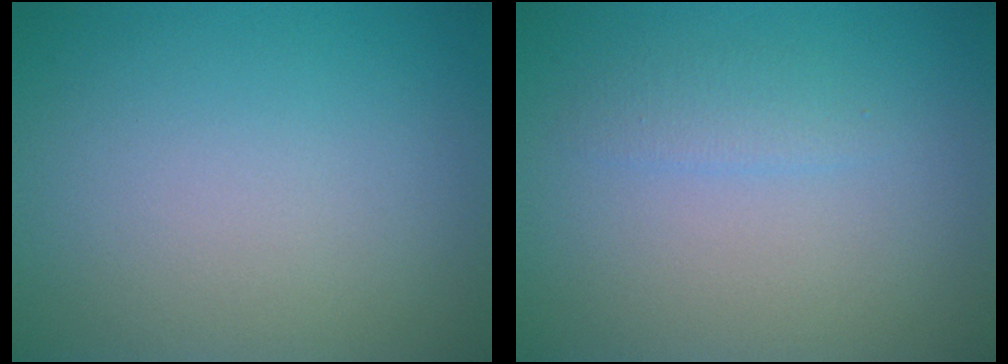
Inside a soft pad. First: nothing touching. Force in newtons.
{"total": 1.2, "press": 1.2, "slide": 0.1}